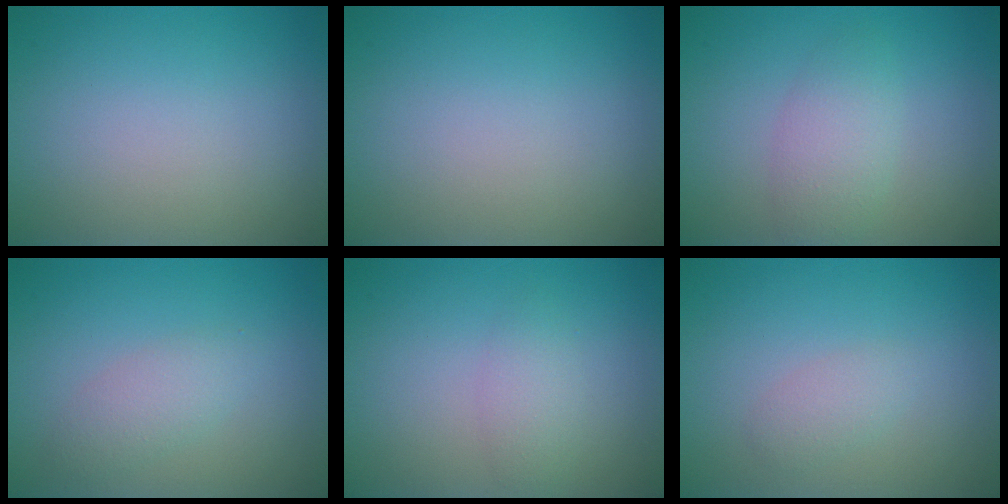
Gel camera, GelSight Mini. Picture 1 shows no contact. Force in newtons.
{"total": 0.0}
{"total": 2.8, "press": 2.8, "slide": 0.2}
{"total": 2.0, "press": 2.0, "slide": 0.1}
{"total": 1.7, "press": 1.7, "slide": 0.1}
{"total": 1.4, "press": 1.4, "slide": 0.1}